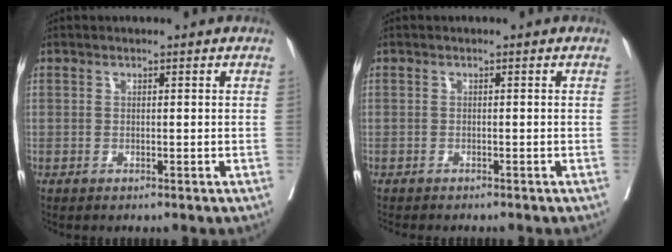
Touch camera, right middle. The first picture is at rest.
{"total": 3.3, "force": [-3.0, 0.7, 1.4], "torque": [-0.020, -0.006, -0.038]}